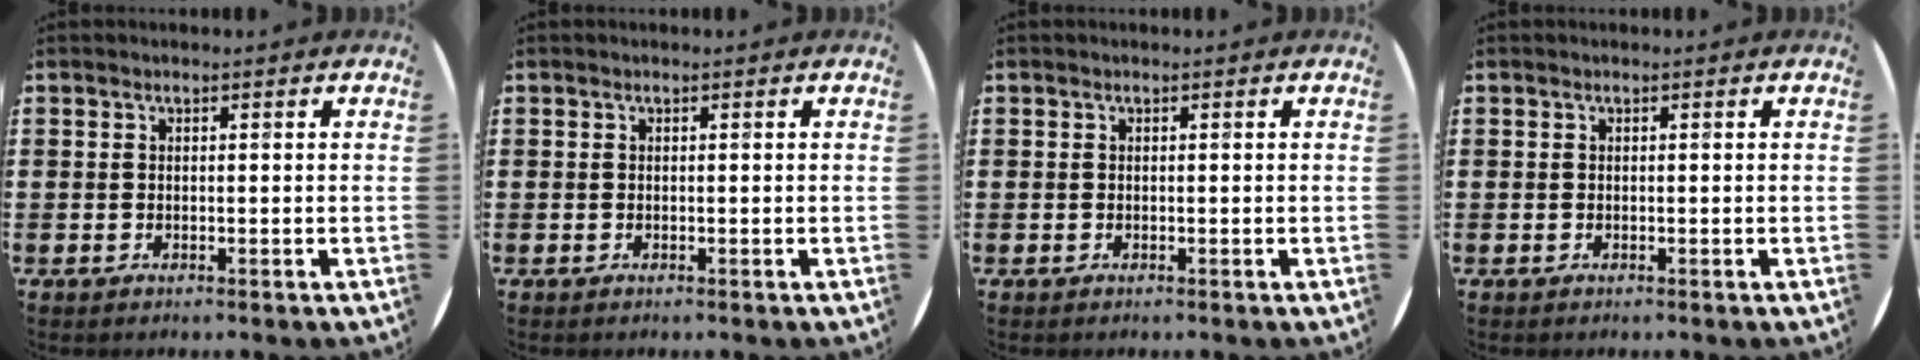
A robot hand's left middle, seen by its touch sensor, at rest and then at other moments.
{"total": 0.0}
{"total": 0.0}
{"total": 0.0}